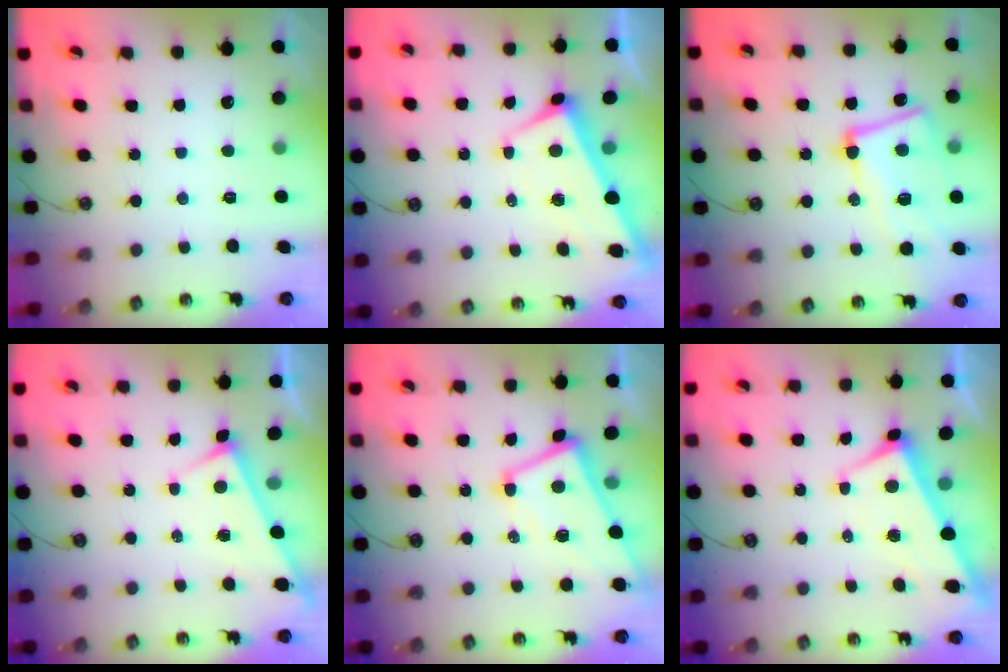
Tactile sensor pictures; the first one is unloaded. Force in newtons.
{"total": 0.9, "press": 0.2, "slide": 0.9}
{"total": 11.5, "press": 11.2, "slide": 2.5}
{"total": 3.0, "press": 3.0, "slide": 0.2}
{"total": 1.1, "press": 0.7, "slide": 0.9}
{"total": 2.5, "press": 2.4, "slide": 0.9}